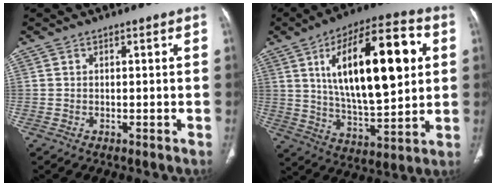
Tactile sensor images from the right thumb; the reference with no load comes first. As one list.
[{"total": 25.0, "force": [6.2, 9.8, 22.2], "torque": [-0.336, -0.007, 0.096]}]